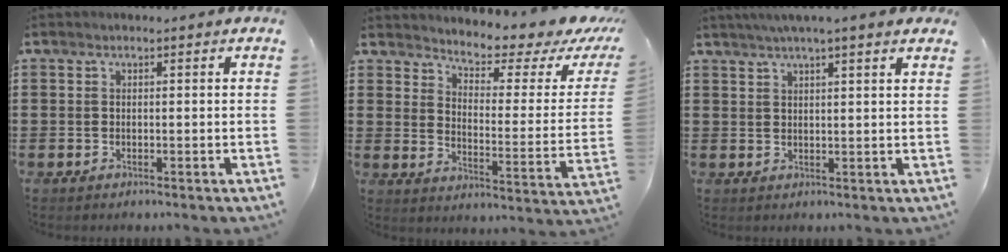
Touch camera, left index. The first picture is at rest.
{"total": 4.0, "force": [3.6, 0.4, 1.8], "torque": [-0.052, -0.034, 0.051]}
{"total": 3.1, "force": [2.5, -0.3, 1.9], "torque": [-0.043, 0.003, 0.044]}